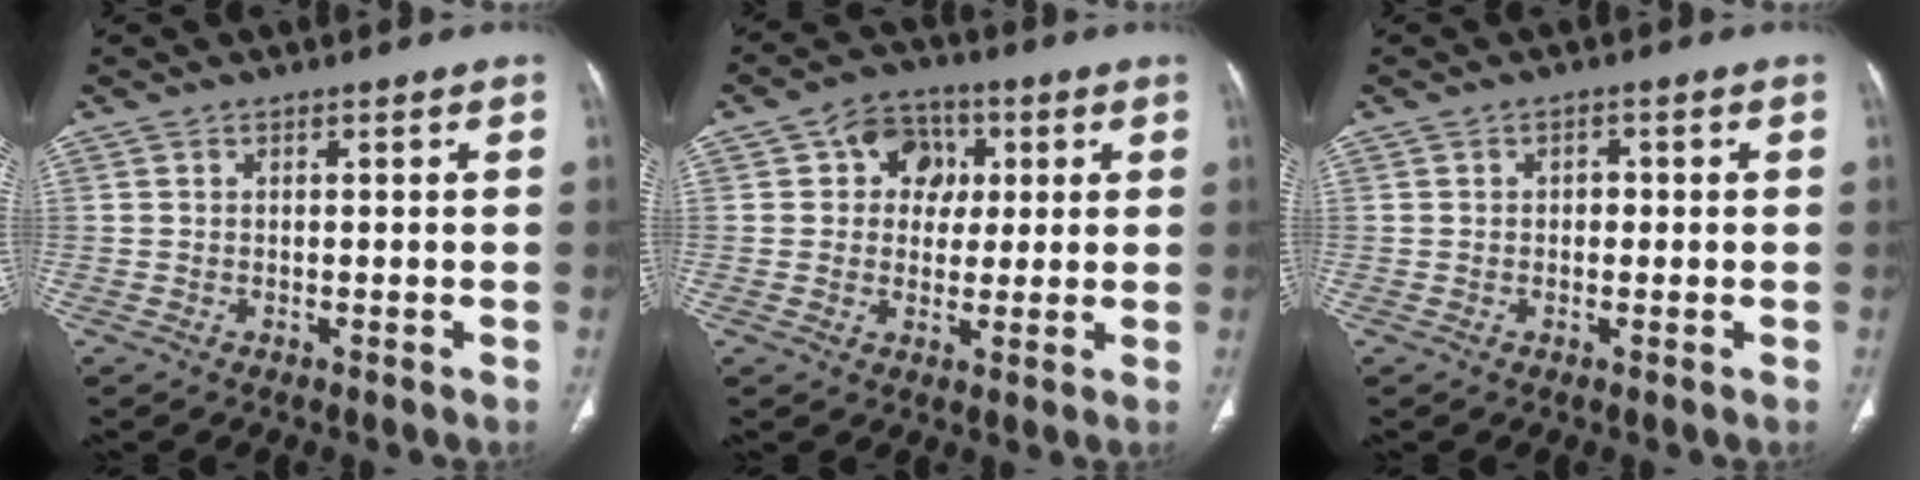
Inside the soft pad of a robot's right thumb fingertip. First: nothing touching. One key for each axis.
{"total": 8.7, "fx": 2.2, "fy": 7.2, "fz": 4.5, "tx": -0.018, "ty": 0.004, "tz": 0.028}
{"total": 1.5, "fx": 0.0, "fy": 1.2, "fz": 0.9, "tx": -0.002, "ty": 0.004, "tz": -0.005}